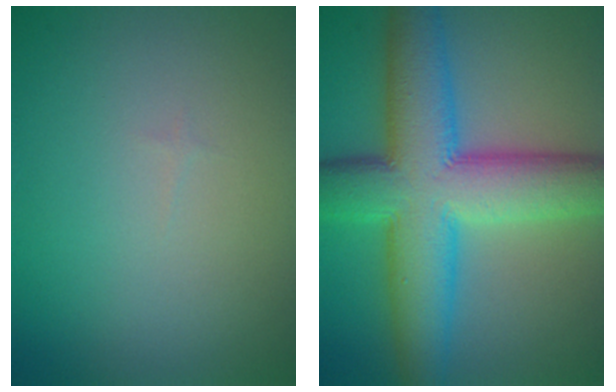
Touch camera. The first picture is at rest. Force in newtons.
{"total": 11.7, "press": 11.7, "slide": 0.0}